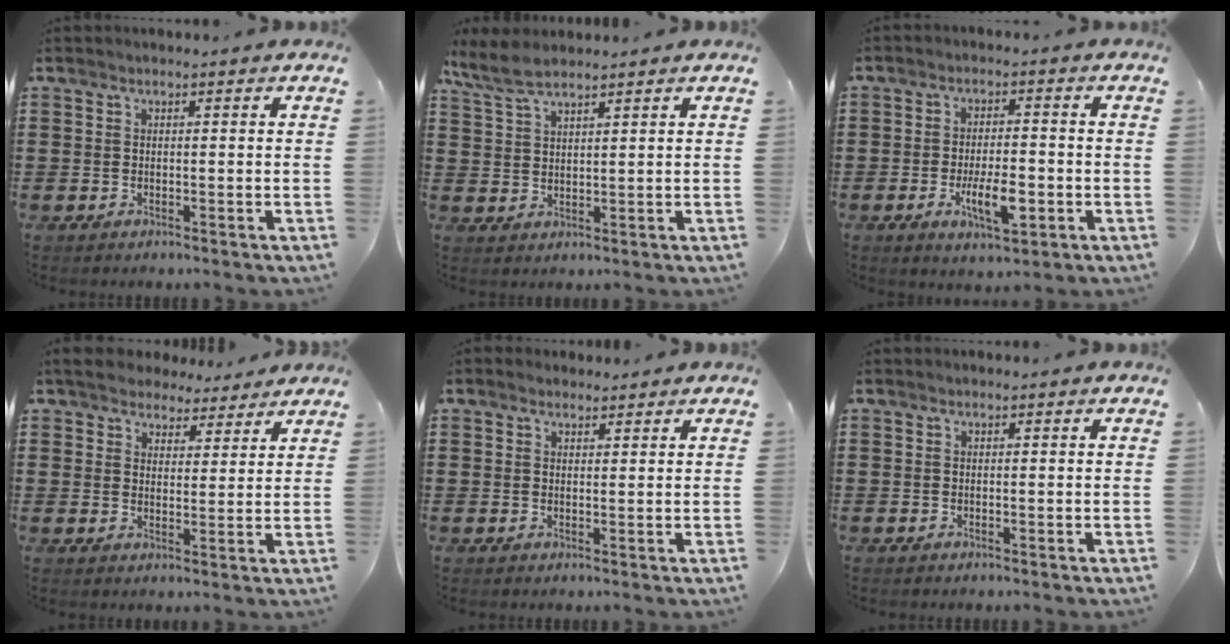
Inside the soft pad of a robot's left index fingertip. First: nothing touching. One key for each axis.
{"total": 4.5, "fx": 3.6, "fy": 1.0, "fz": 2.5, "tx": -0.058, "ty": -0.003, "tz": 0.068}
{"total": 6.8, "fx": -2.2, "fy": 2.4, "fz": 6.0, "tx": -0.109, "ty": -0.006, "tz": -0.041}
{"total": 4.8, "fx": 4.5, "fy": 1.7, "fz": 0.9, "tx": -0.036, "ty": -0.009, "tz": 0.082}
{"total": 1.3, "fx": 1.3, "fy": 0.4, "fz": 0.1, "tx": -0.005, "ty": 0.003, "tz": 0.025}
{"total": 0.0}